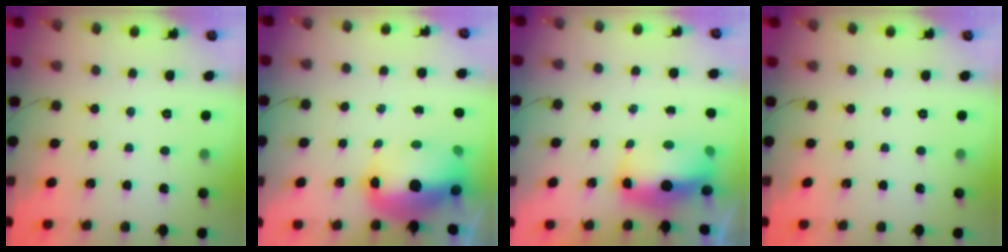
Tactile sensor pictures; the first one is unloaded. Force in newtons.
{"total": 13.4, "press": 13.1, "slide": 2.8}
{"total": 9.2, "press": 9.1, "slide": 1.1}
{"total": 0.0}